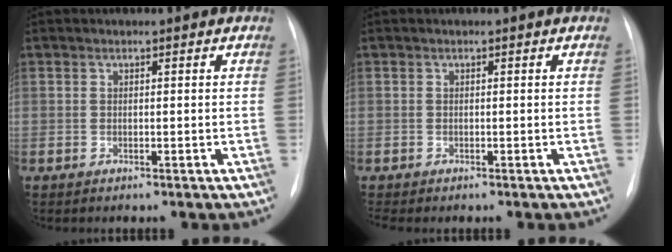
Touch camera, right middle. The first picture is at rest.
{"total": 0.7, "force": [-0.6, 0.1, 0.3], "torque": [-0.007, -0.004, -0.007]}